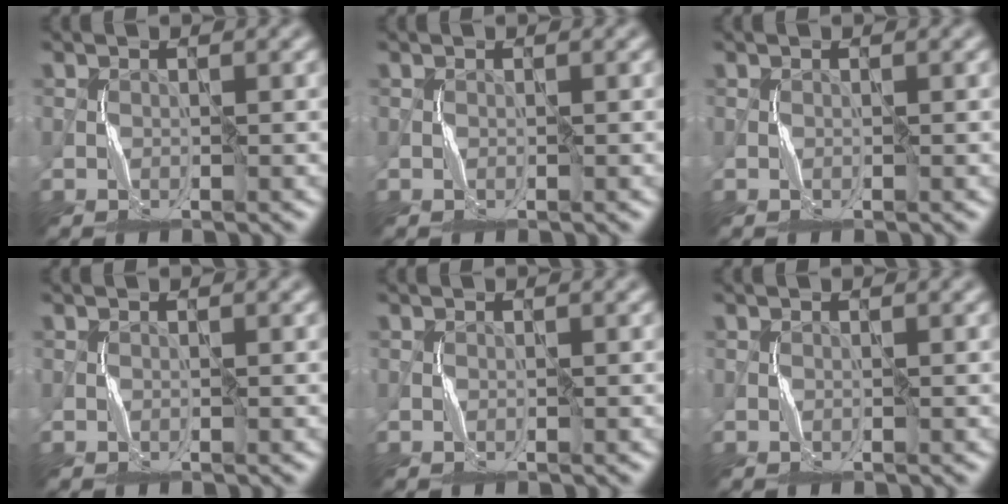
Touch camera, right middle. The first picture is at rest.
{"total": 0.0}
{"total": 0.0}
{"total": 0.0}
{"total": 0.0}
{"total": 0.0}